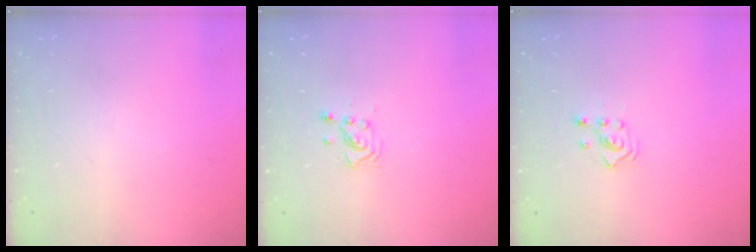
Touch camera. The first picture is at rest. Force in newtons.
{"total": 3.0, "press": 2.9, "slide": 0.5}
{"total": 2.5, "press": 2.5, "slide": 0.3}